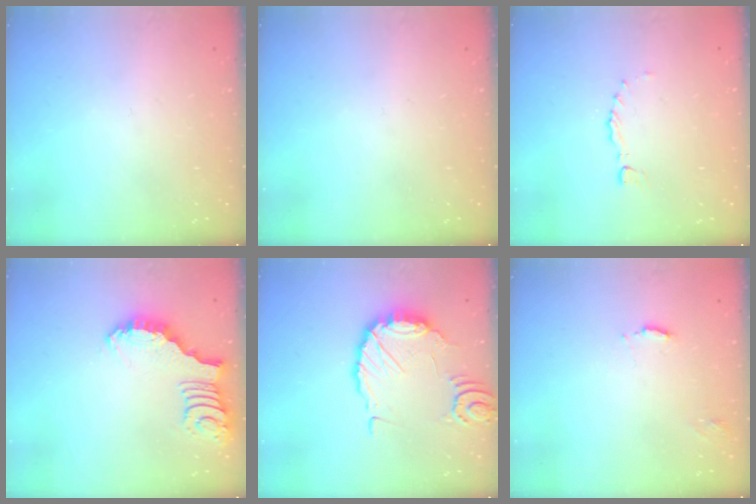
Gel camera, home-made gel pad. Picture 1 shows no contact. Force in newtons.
{"total": 0.0}
{"total": 0.0}
{"total": 2.7, "press": 2.7, "slide": 0.1}
{"total": 11.9, "press": 11.8, "slide": 1.3}
{"total": 5.1, "press": 5.1, "slide": 0.3}